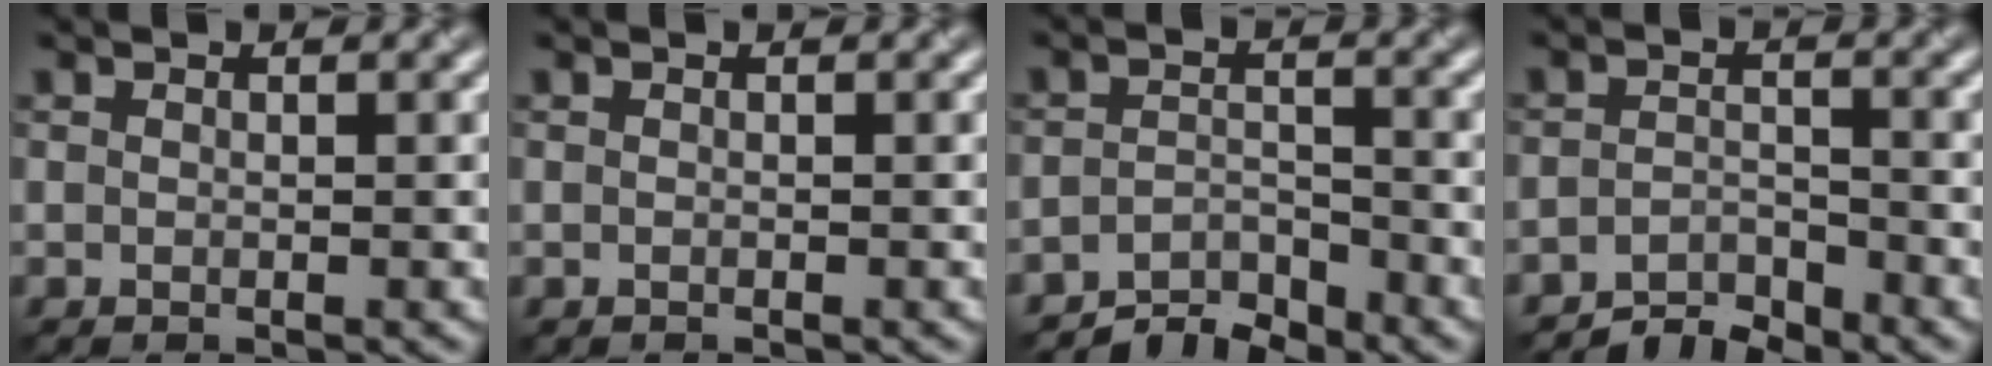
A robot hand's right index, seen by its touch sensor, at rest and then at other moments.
{"total": 0.0}
{"total": 3.4, "force": [-3.2, 0.8, 0.7], "torque": [-0.006, 0.005, -0.064]}
{"total": 2.9, "force": [-2.8, 0.6, 0.6], "torque": [-0.007, 0.004, -0.056]}